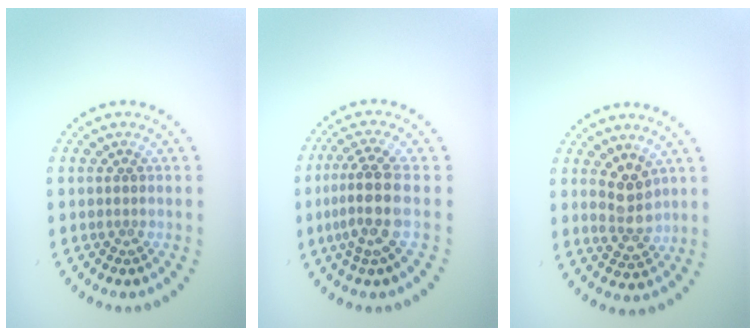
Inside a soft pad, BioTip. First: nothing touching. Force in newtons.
{"total": 3.8, "press": 3.0, "slide": 2.2}
{"total": 2.8, "press": 2.6, "slide": 1.1}